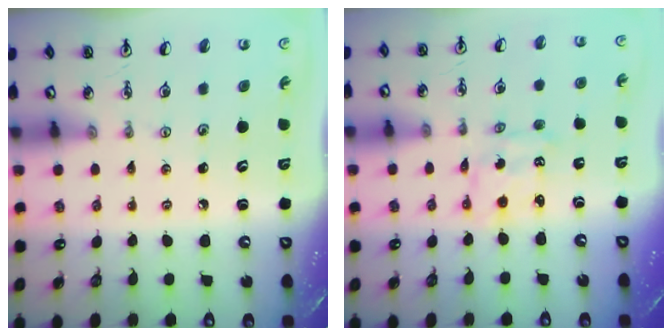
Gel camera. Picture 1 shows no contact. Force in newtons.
{"total": 1.4, "press": 1.4, "slide": 0.2}